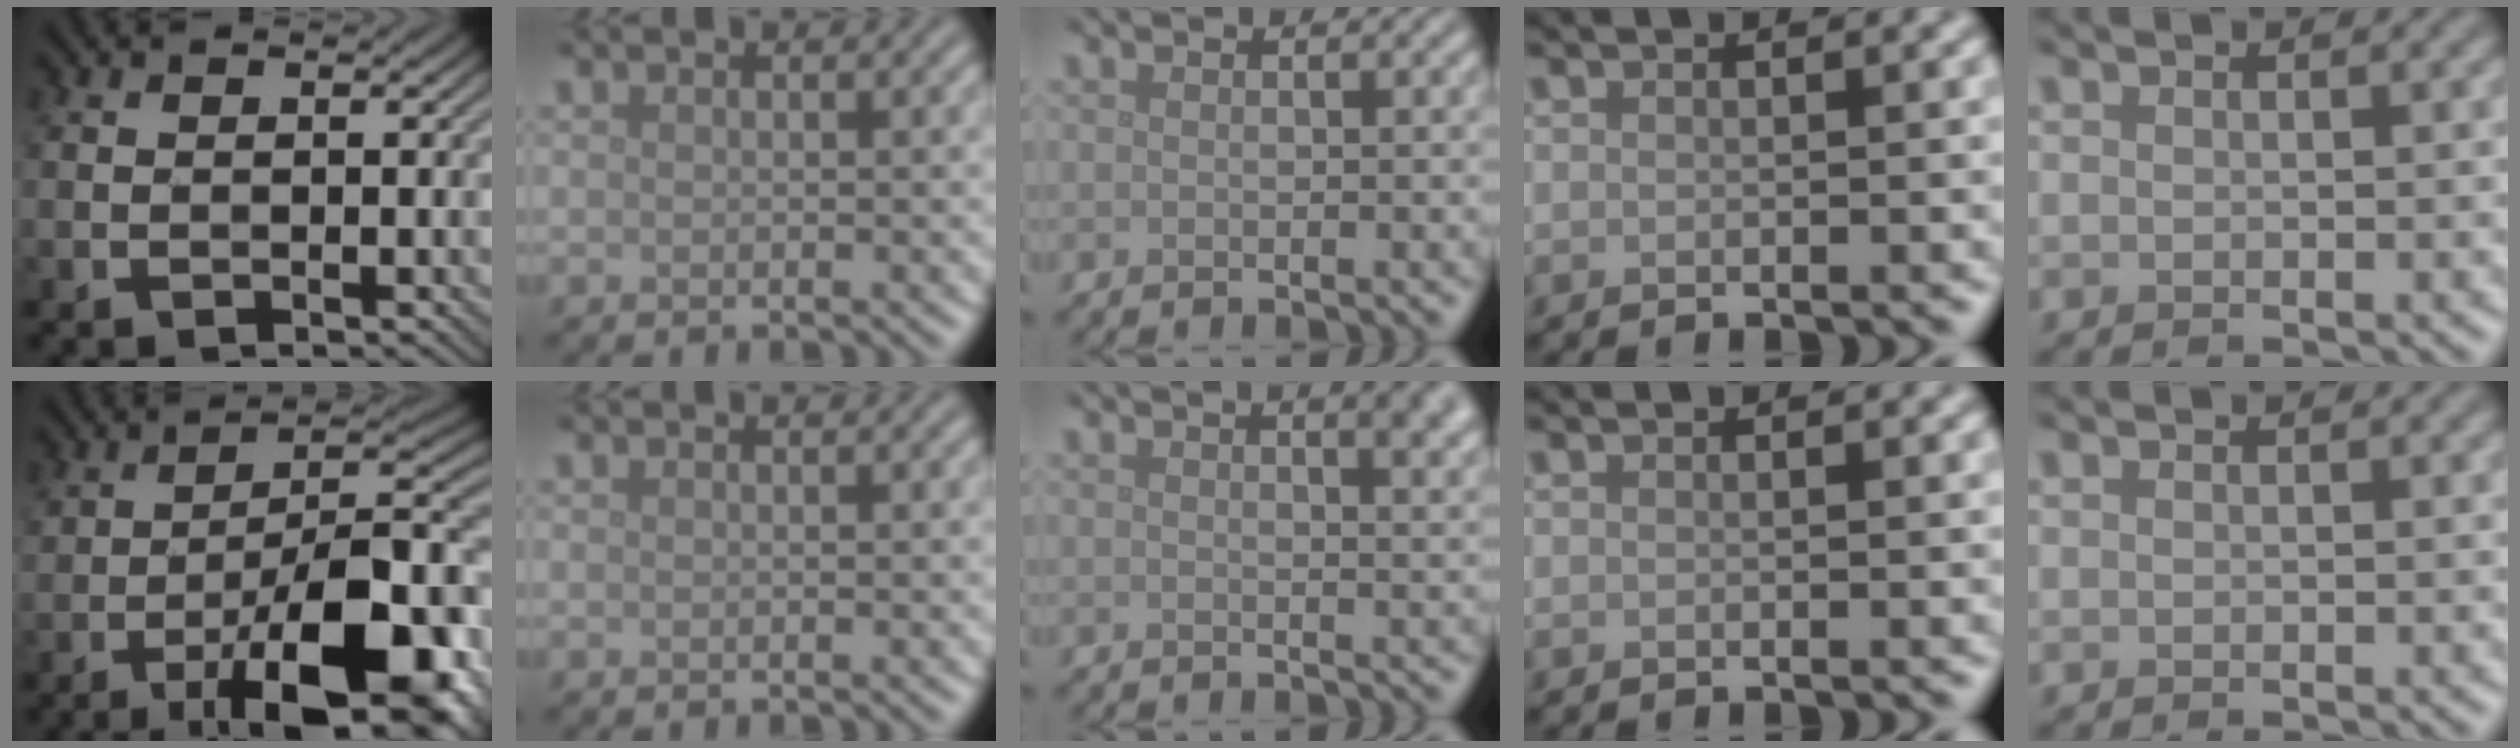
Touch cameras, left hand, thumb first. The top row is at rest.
{"thumb": {"total": 15.6, "force": [-7.6, 5.2, 12.6], "torque": [-0.188, 0.006, -0.127]}, "middle": {"total": 5.0, "force": [2.6, 2.2, 3.7], "torque": [-0.012, 0.026, 0.012]}}